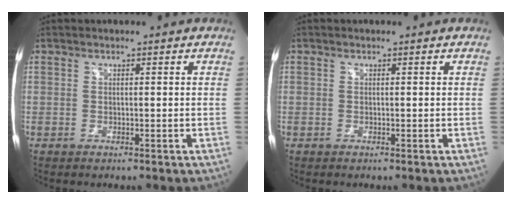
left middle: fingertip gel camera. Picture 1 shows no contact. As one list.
[{"total": 0.0}]